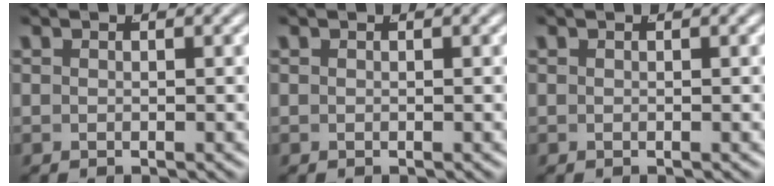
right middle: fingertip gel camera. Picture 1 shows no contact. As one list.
[{"total": 0.0}, {"total": 0.0}]